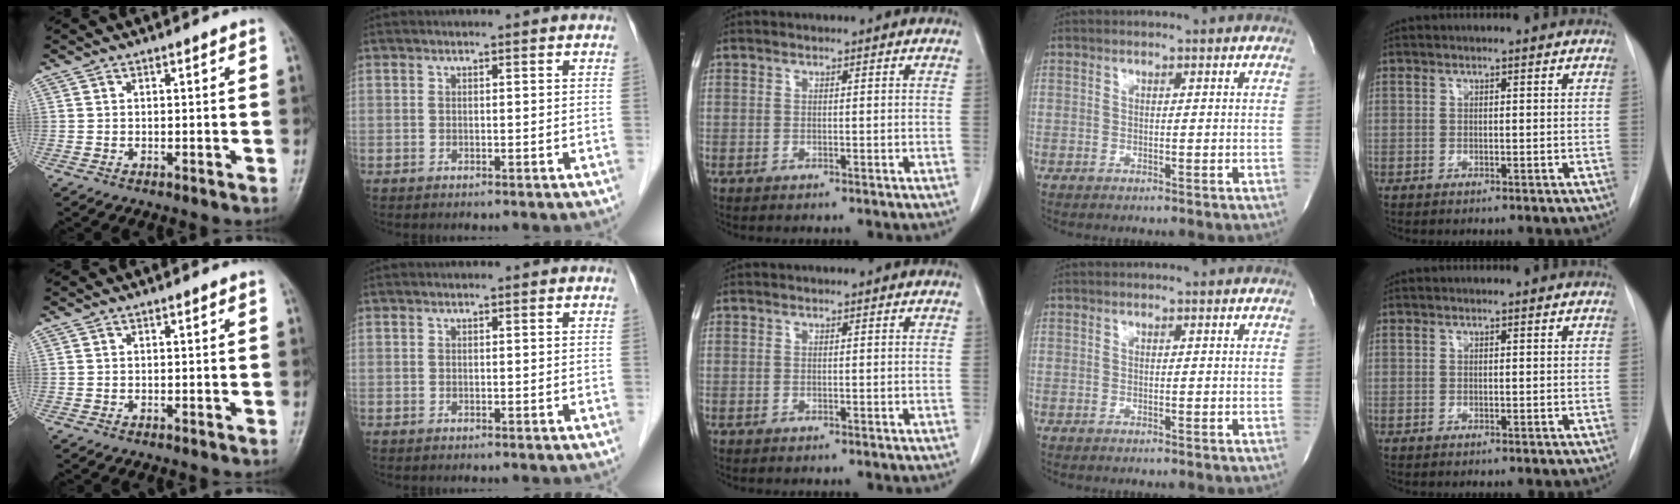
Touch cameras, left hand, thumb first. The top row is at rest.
{}